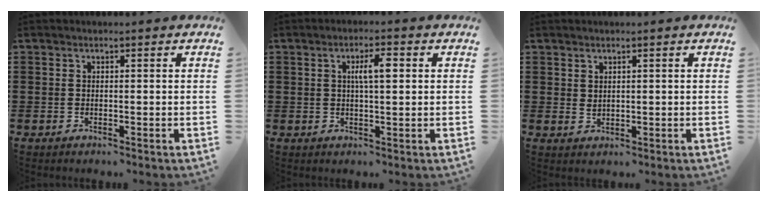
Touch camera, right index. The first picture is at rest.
{"total": 4.2, "force": [0.9, 1.1, 3.9], "torque": [-0.071, 0.008, 0.009]}
{"total": 1.3, "force": [1.0, 0.6, 0.4], "torque": [-0.010, 0.002, 0.020]}